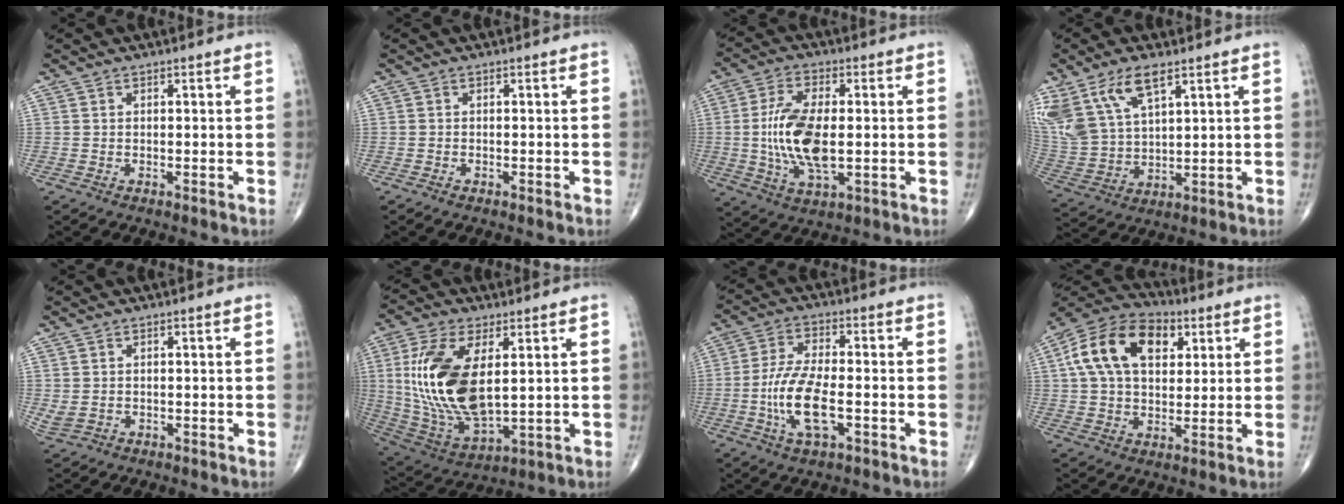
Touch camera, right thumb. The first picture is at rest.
{"total": 0.6, "force": [-0.4, 0.3, 0.2], "torque": [-0.008, -0.001, -0.011]}
{"total": 13.4, "force": [-0.5, 6.2, 11.9], "torque": [-0.239, -0.003, -0.007]}
{"total": 15.2, "force": [8.5, 7.2, 10.4], "torque": [-0.220, -0.022, 0.178]}
{"total": 2.1, "force": [-0.1, 1.7, 1.1], "torque": [-0.032, 0.002, 0.006]}
{"total": 20.0, "force": [3.0, 9.8, 17.2], "torque": [-0.353, -0.021, 0.069]}
{"total": 11.3, "force": [-2.8, 4.6, 9.9], "torque": [-0.204, 0.012, -0.055]}
{"total": 17.3, "force": [5.3, 11.1, 12.2], "torque": [-0.201, 0.008, 0.082]}